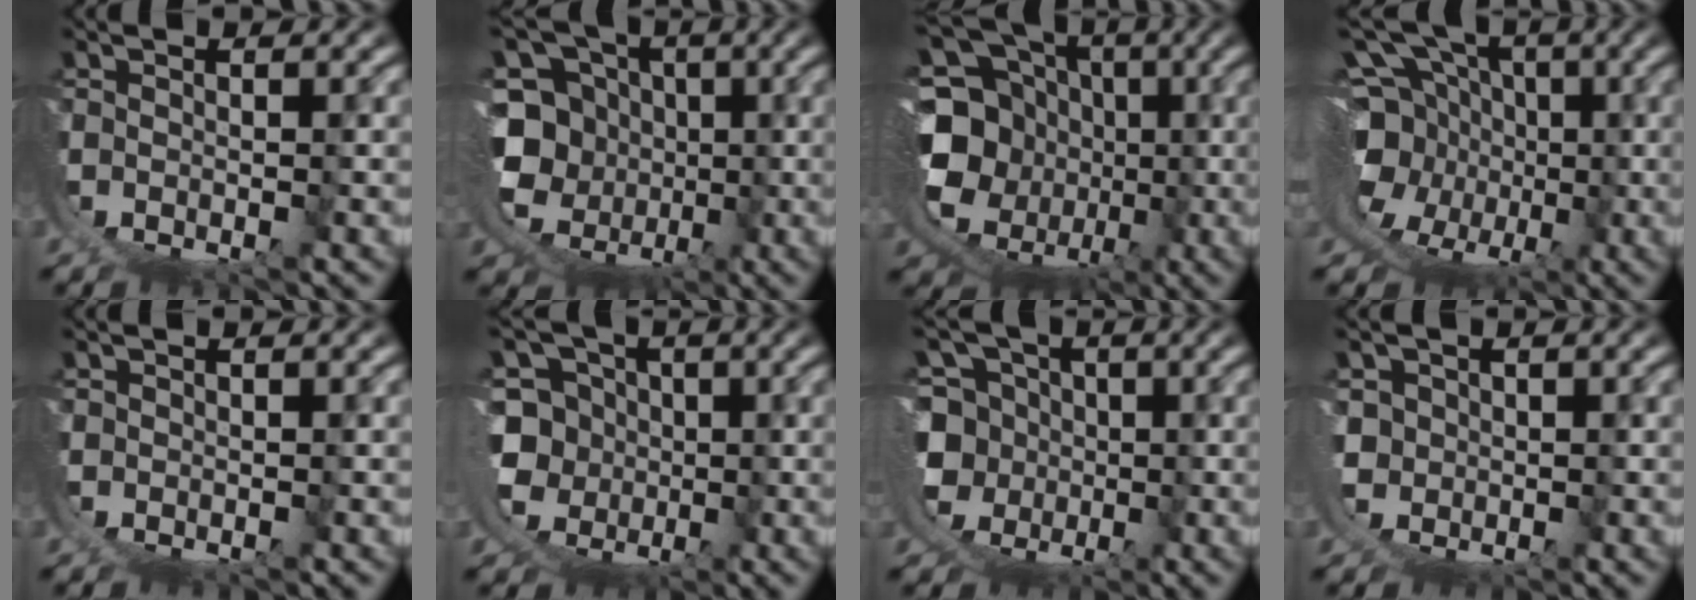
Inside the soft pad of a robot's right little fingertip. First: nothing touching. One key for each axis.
{"total": 14.6, "fx": 0.3, "fy": 11.5, "fz": 9.0, "tx": -0.155, "ty": -0.030, "tz": 0.004}
{"total": 15.9, "fx": 0.6, "fy": 11.7, "fz": 10.7, "tx": -0.184, "ty": -0.032, "tz": 0.012}
{"total": 12.0, "fx": 0.8, "fy": 8.7, "fz": 8.2, "tx": -0.136, "ty": -0.027, "tz": 0.012}
{"total": 0.7, "fx": 0.2, "fy": 0.7, "fz": 0.1, "tx": -0.010, "ty": -0.001, "tz": 0.005}
{"total": 11.4, "fx": -0.4, "fy": 9.6, "fz": 6.0, "tx": -0.119, "ty": -0.045, "tz": 0.000}
{"total": 10.5, "fx": -0.2, "fy": 8.9, "fz": 5.6, "tx": -0.112, "ty": -0.043, "tz": 0.003}
{"total": 7.3, "fx": -0.2, "fy": 6.9, "fz": 2.4, "tx": -0.083, "ty": -0.040, "tz": 0.006}